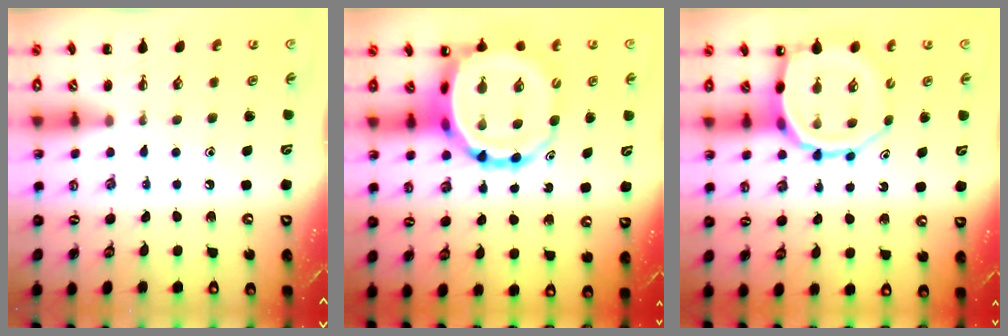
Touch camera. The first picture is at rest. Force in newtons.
{"total": 13.7, "press": 13.2, "slide": 3.7}
{"total": 11.3, "press": 10.8, "slide": 3.0}